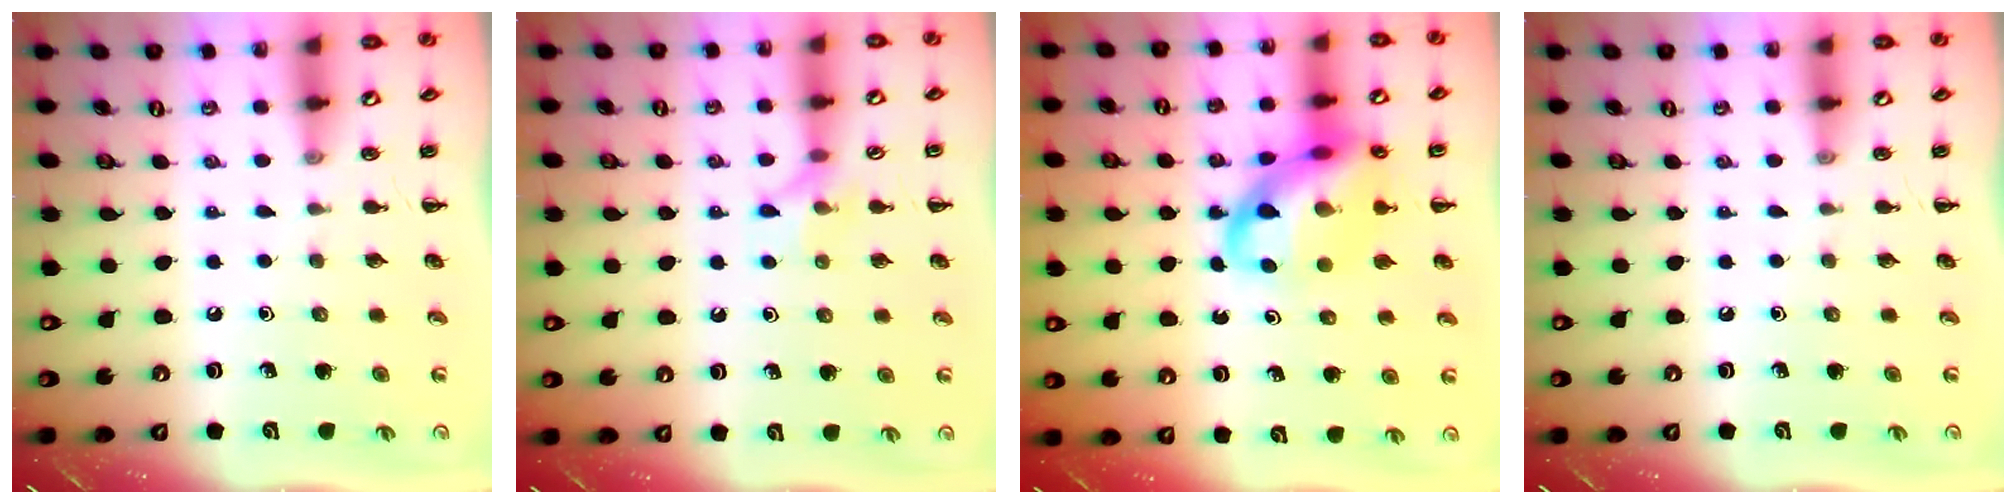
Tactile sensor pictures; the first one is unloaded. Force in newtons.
{"total": 6.7, "press": 6.7, "slide": 0.8}
{"total": 16.0, "press": 15.6, "slide": 3.5}
{"total": 0.0}